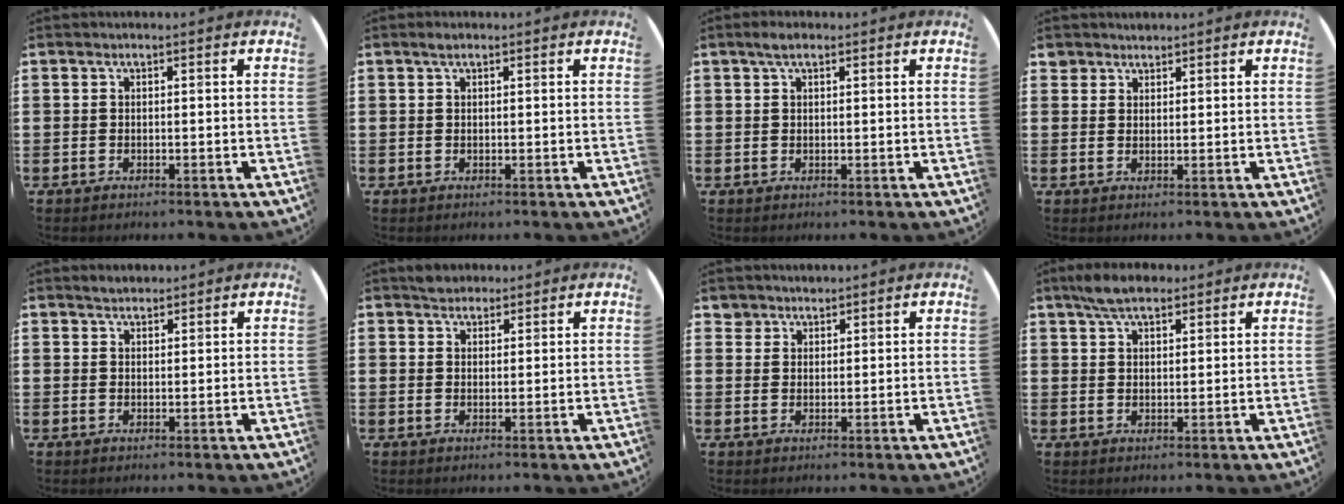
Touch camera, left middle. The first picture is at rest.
{"total": 0.8, "force": [0.5, 0.4, 0.5], "torque": [-0.010, 0.005, 0.008]}
{"total": 1.9, "force": [1.2, 0.8, 1.3], "torque": [-0.020, 0.003, 0.019]}
{"total": 1.7, "force": [1.6, 0.6, -0.1], "torque": [-0.001, 0.003, 0.031]}
{"total": 1.6, "force": [1.5, 0.4, 0.3], "torque": [-0.007, 0.003, 0.030]}
{"total": 2.2, "force": [2.0, 0.9, -0.1], "torque": [0.007, 0.002, 0.039]}
{"total": 2.2, "force": [2.0, 0.9, -0.1], "torque": [-0.002, 0.004, 0.041]}
{"total": 4.9, "force": [4.0, 1.8, 2.1], "torque": [-0.051, 0.001, 0.075]}